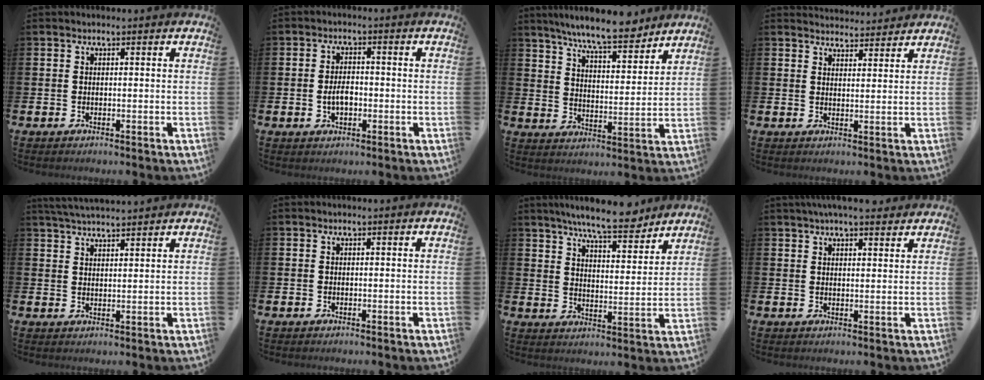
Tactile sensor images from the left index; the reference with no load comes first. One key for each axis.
{"total": 3.1, "fx": -0.5, "fy": 1.8, "fz": 2.5, "tx": -0.034, "ty": -0.001, "tz": -0.012}
{"total": 8.8, "fx": 8.2, "fy": 0.8, "fz": 3.3, "tx": -0.076, "ty": -0.044, "tz": 0.145}
{"total": 3.5, "fx": 3.4, "fy": 0.6, "fz": -0.2, "tx": 0.004, "ty": -0.021, "tz": 0.061}
{"total": 3.8, "fx": 3.8, "fy": 0.1, "fz": 0.6, "tx": -0.019, "ty": -0.014, "tz": 0.069}
{"total": 0.0}
{"total": 8.6, "fx": 8.0, "fy": 1.0, "fz": 3.0, "tx": -0.061, "ty": -0.042, "tz": 0.140}
{"total": 4.2, "fx": 3.8, "fy": 0.5, "fz": 1.5, "tx": -0.037, "ty": -0.009, "tz": 0.069}